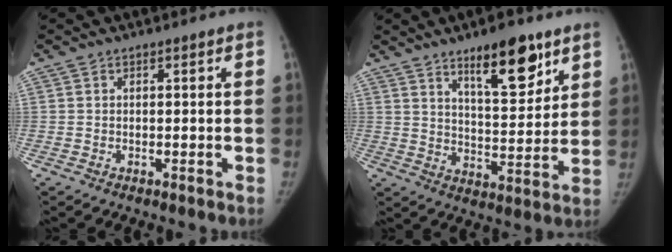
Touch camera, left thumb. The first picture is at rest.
{"total": 13.3, "force": [8.4, 4.4, 9.3], "torque": [-0.111, -0.054, 0.136]}